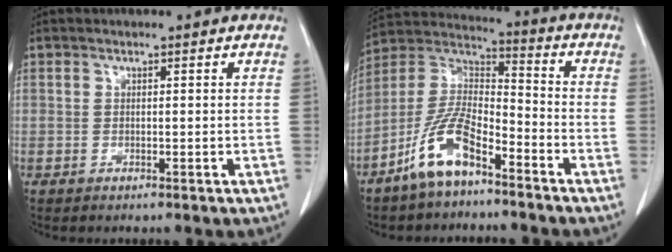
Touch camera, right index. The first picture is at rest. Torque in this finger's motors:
{"motor_torque": [0.63, -0.21, -0.18, -0.21]}